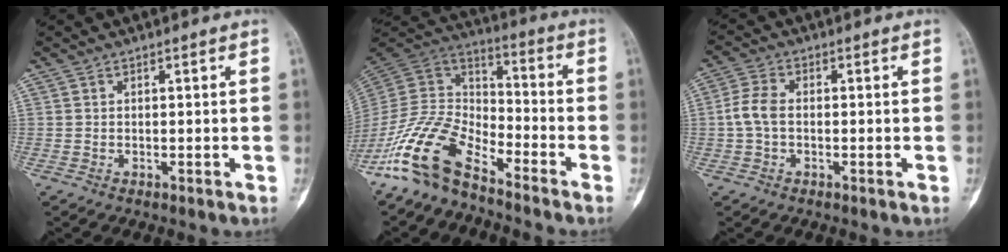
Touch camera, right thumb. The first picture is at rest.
{"total": 13.9, "force": [-10.4, 5.5, 7.4], "torque": [-0.140, 0.082, -0.213]}
{"total": 4.7, "force": [-0.4, 2.9, 3.7], "torque": [-0.083, 0.012, -0.016]}